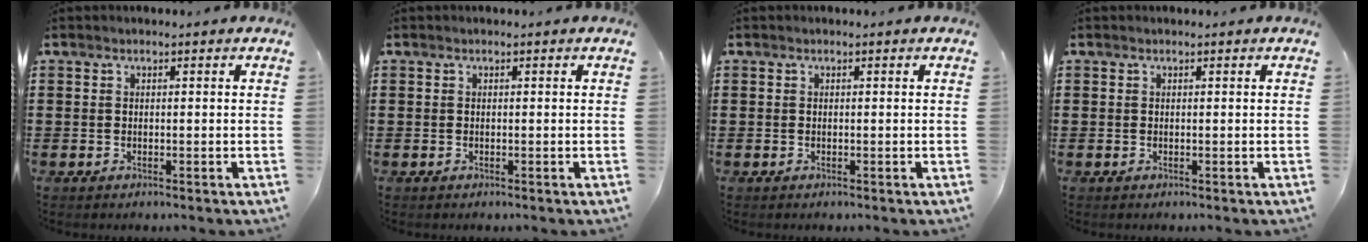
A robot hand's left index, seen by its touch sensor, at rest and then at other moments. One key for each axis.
{"total": 0.0}
{"total": 0.0}
{"total": 0.0}